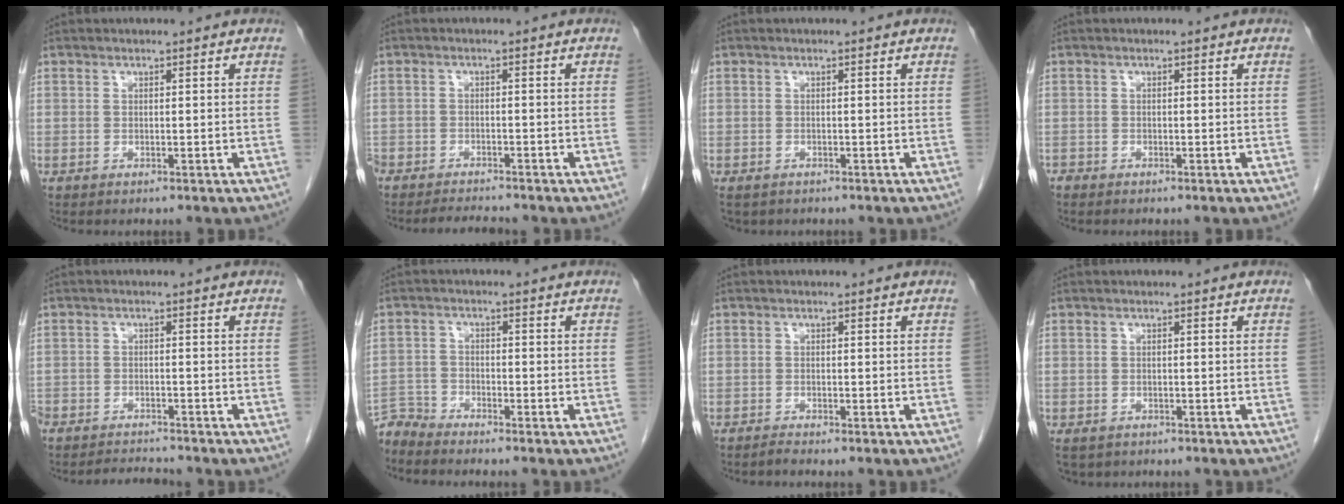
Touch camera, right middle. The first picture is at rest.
{"total": 4.9, "force": [-4.7, 0.9, 1.0], "torque": [-0.017, -0.010, -0.079]}
{"total": 2.1, "force": [-1.5, 1.3, 0.6], "torque": [-0.015, -0.002, -0.021]}
{"total": 0.7, "force": [-0.7, 0.3, 0.1], "torque": [-0.006, 0.000, -0.016]}
{"total": 5.0, "force": [-5.0, 0.7, 0.5], "torque": [-0.010, -0.006, -0.083]}
{"total": 3.8, "force": [-3.7, -0.5, -0.7], "torque": [0.019, -0.012, -0.073]}
{"total": 0.8, "force": [-0.8, -0.2, 0.1], "torque": [-0.004, -0.003, -0.015]}
{"total": 3.5, "force": [-2.6, 2.1, 1.0], "torque": [-0.018, -0.003, -0.038]}